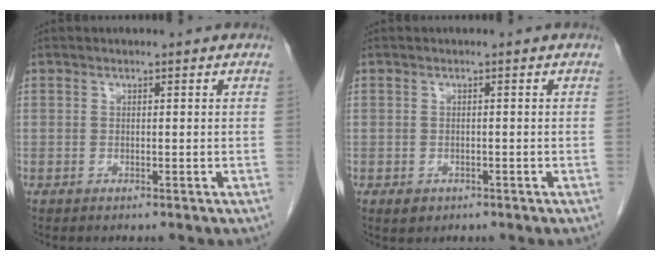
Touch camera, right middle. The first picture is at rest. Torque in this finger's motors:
{"motor_torque": [0.38, -0.14, 0.00, 0.01]}